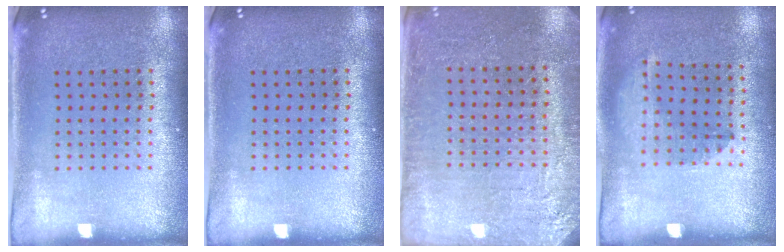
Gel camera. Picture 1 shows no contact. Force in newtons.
{"total": 0.0}
{"total": 2.8, "press": 2.8, "slide": 0.3}
{"total": 1.3, "press": 0.8, "slide": 1.0}